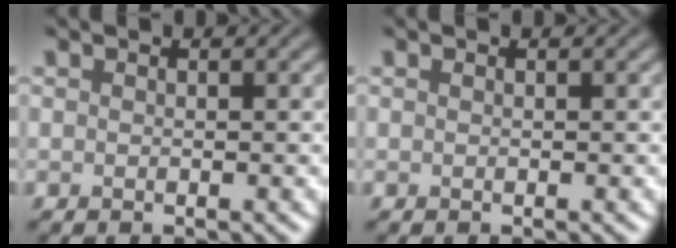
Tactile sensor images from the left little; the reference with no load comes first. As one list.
[{"total": 0.0}]